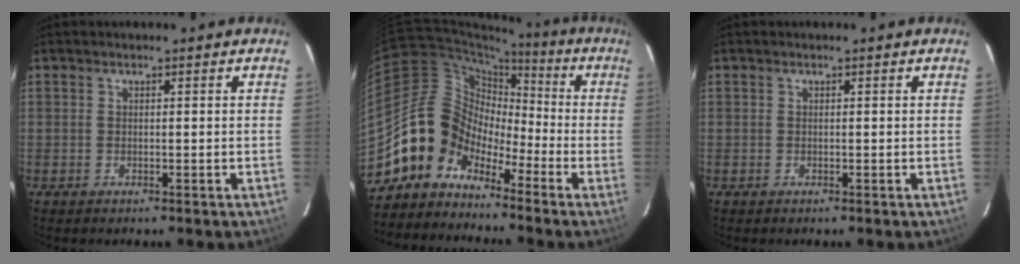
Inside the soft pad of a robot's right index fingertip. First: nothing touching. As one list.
[{"total": 9.8, "force": [-6.1, 7.3, 1.9], "torque": [-0.040, 0.044, -0.137]}, {"total": 0.0}]